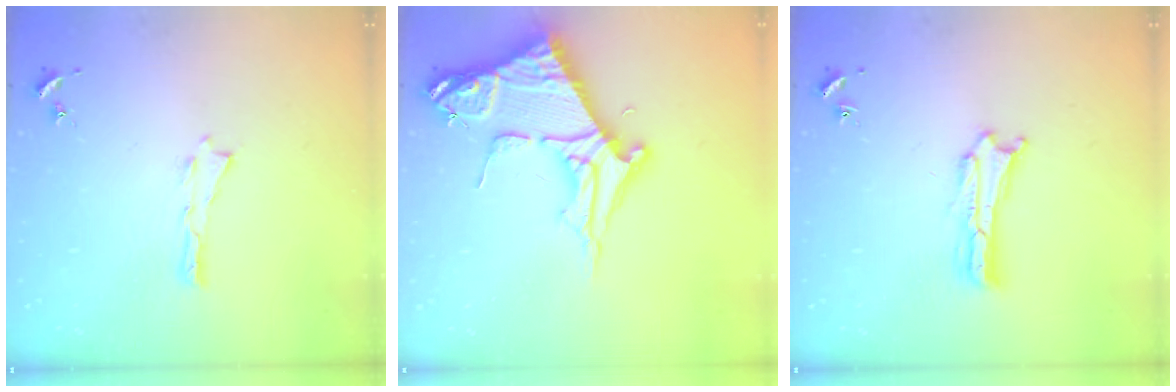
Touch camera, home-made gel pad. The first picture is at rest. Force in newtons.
{"total": 11.0, "press": 10.9, "slide": 1.1}
{"total": 1.2, "press": 1.2, "slide": 0.2}